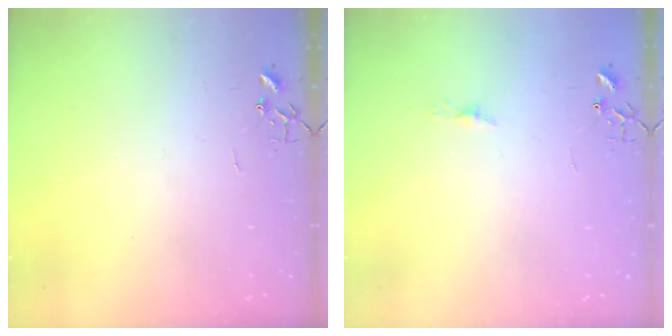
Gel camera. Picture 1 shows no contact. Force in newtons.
{"total": 3.8, "press": 3.7, "slide": 0.3}